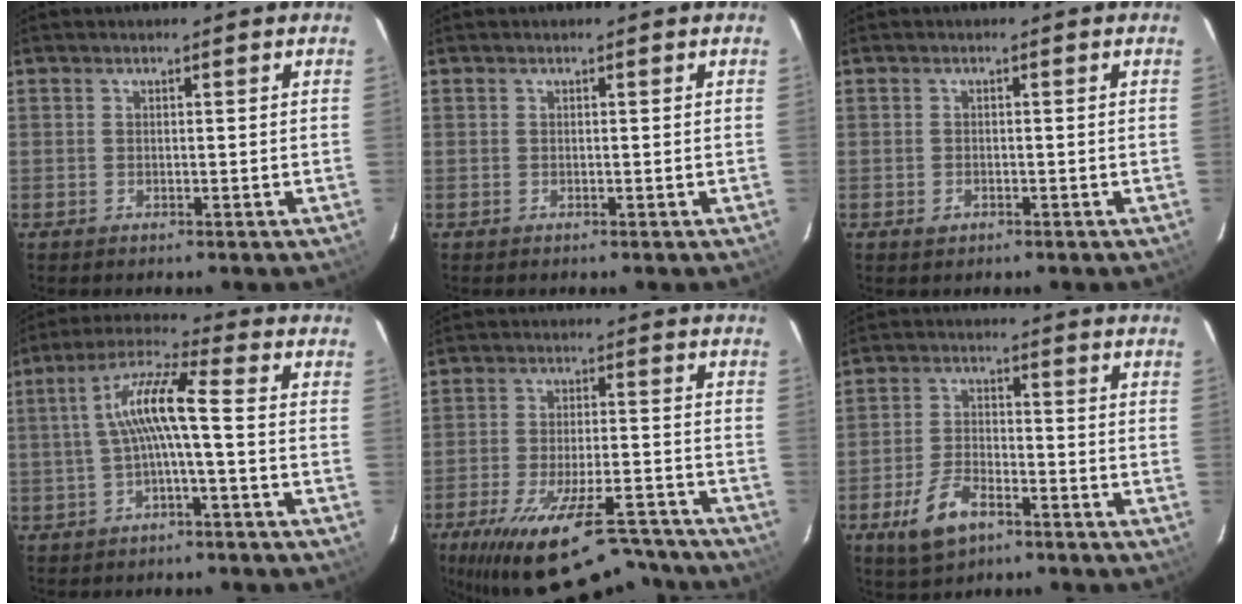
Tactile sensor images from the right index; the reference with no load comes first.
{"total": 0.0}
{"total": 1.3, "force": [-0.7, 1.0, 0.6], "torque": [-0.008, 0.000, -0.009]}
{"total": 8.3, "force": [-1.1, 0.6, 8.3], "torque": [-0.175, 0.021, -0.018]}
{"total": 23.0, "force": [-18.5, 6.9, 11.8], "torque": [-0.221, -0.027, -0.267]}
{"total": 8.5, "force": [-5.0, 4.0, 5.6], "torque": [-0.128, -0.002, -0.090]}